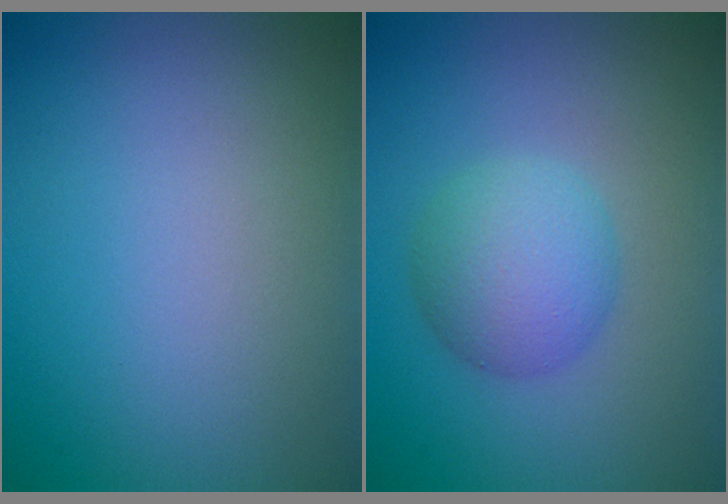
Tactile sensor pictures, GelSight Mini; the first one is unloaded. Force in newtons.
{"total": 4.3, "press": 4.3, "slide": 0.0}